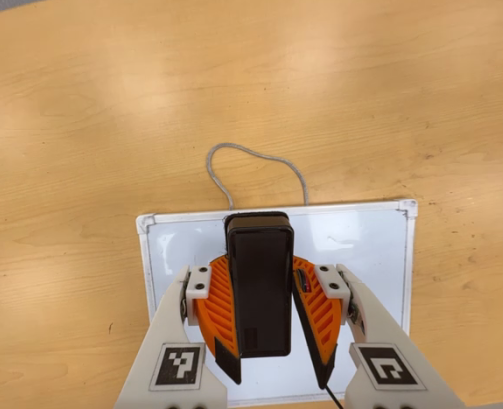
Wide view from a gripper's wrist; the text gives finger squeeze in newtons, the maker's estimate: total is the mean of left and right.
{"total": 9.9, "left": 10.1, "right": 9.6}